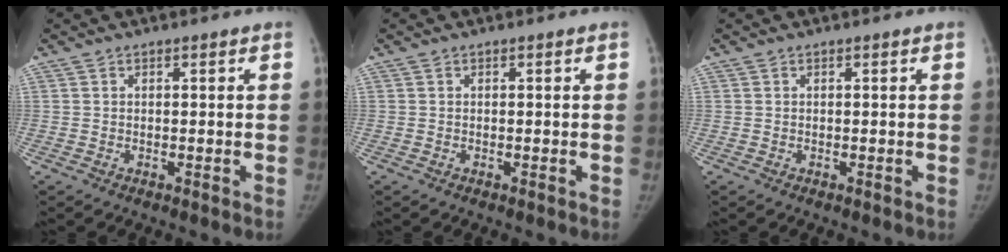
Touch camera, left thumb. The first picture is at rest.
{"total": 0.0}
{"total": 0.0}